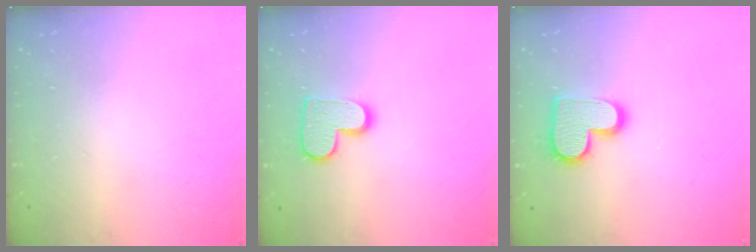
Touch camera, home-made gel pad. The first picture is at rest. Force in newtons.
{"total": 11.4, "press": 11.3, "slide": 0.6}
{"total": 13.5, "press": 13.5, "slide": 0.8}